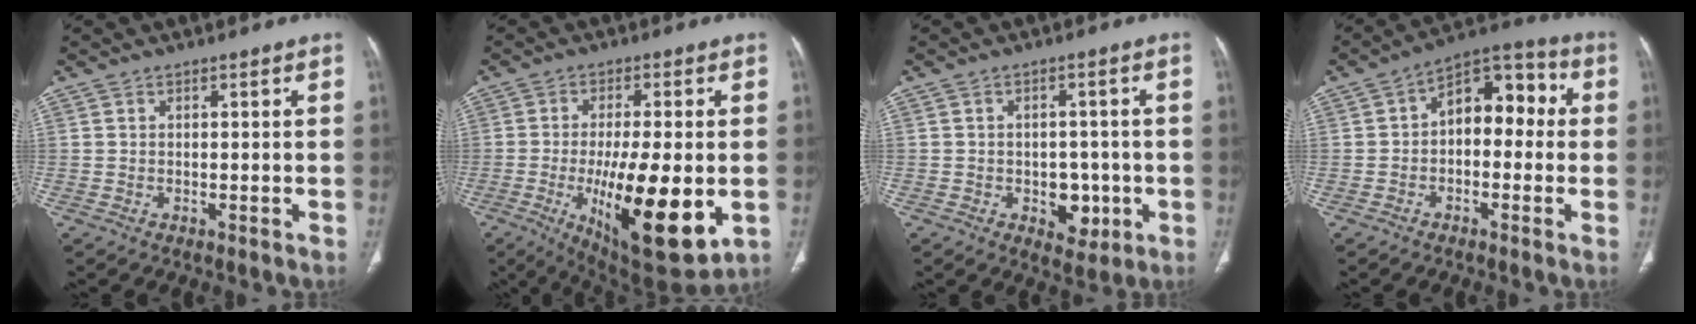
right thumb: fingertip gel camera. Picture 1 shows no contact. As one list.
[{"total": 20.2, "force": [-4.4, 6.5, 18.7], "torque": [-0.291, -0.025, -0.049]}, {"total": 6.4, "force": [-1.7, 4.6, 4.1], "torque": [-0.020, 0.005, -0.014]}, {"total": 11.1, "force": [0.3, 6.9, 8.6], "torque": [-0.085, 0.044, -0.011]}]